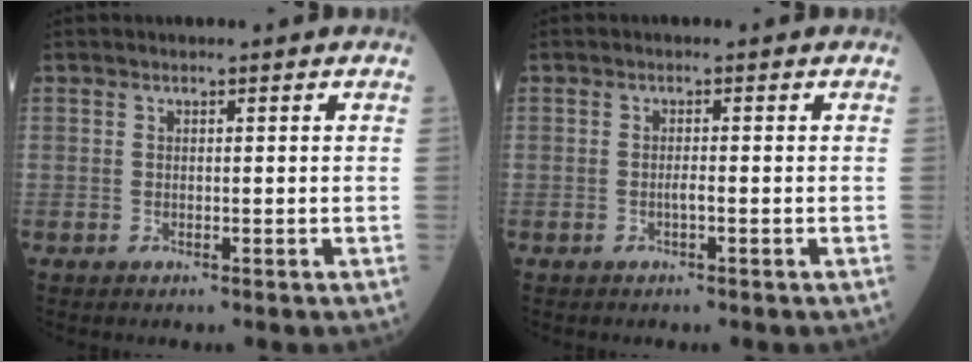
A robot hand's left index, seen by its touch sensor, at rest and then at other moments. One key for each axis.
{"total": 1.0, "fx": -0.4, "fy": 0.0, "fz": 0.9, "tx": -0.018, "ty": 0.001, "tz": -0.008}